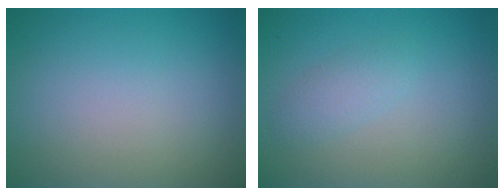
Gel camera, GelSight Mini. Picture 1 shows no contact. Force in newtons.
{"total": 1.6, "press": 1.6, "slide": 0.1}